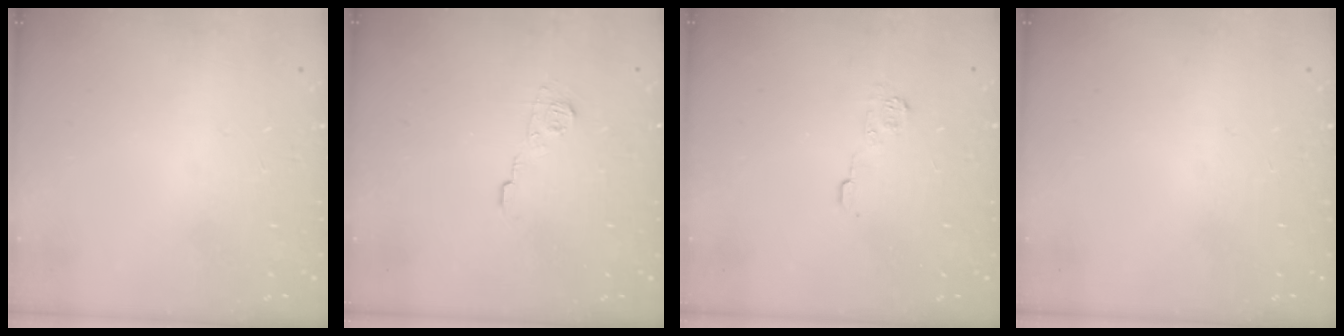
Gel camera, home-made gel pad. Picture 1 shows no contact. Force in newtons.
{"total": 7.0, "press": 7.0, "slide": 0.6}
{"total": 6.0, "press": 6.0, "slide": 0.4}
{"total": 0.0}